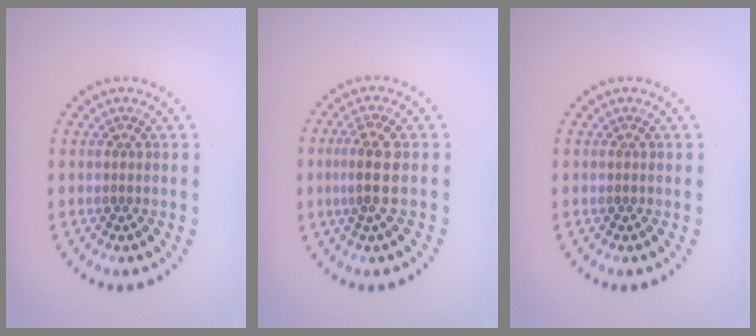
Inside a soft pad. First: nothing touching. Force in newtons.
{"total": 2.9, "press": 2.7, "slide": 1.2}
{"total": 0.0}